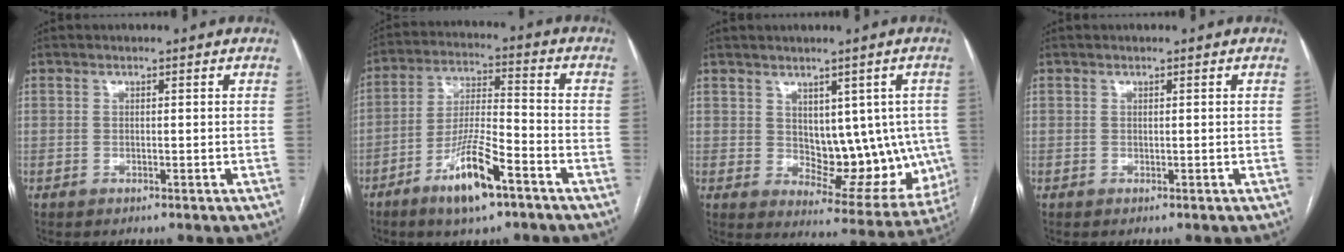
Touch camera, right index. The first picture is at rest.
{"total": 11.3, "force": [-6.5, 1.8, 9.0], "torque": [-0.172, -0.011, -0.117]}
{"total": 11.8, "force": [1.2, 6.9, 9.5], "torque": [-0.099, 0.010, 0.041]}
{"total": 0.0}